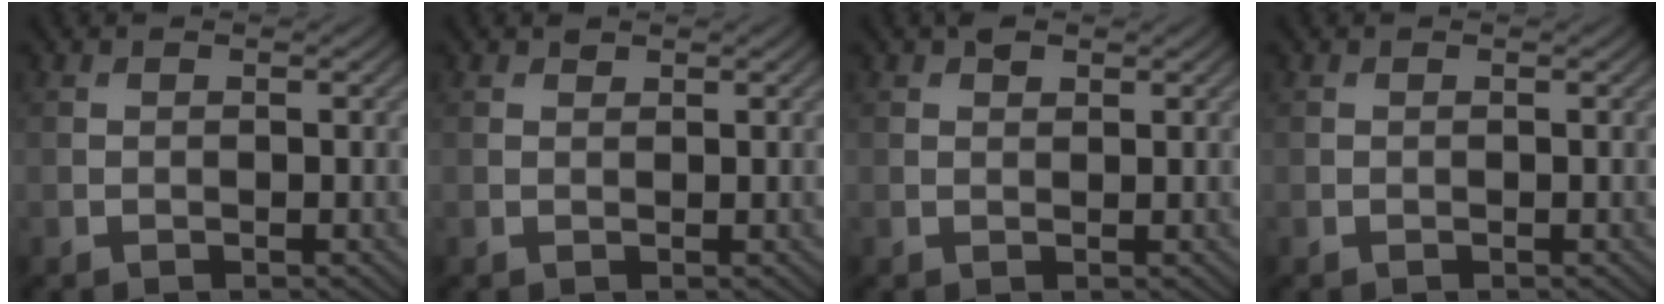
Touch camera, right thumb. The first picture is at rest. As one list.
[{"total": 0.6, "force": [0.5, 0.3, 0.1], "torque": [-0.001, -0.002, 0.011]}, {"total": 1.3, "force": [0.8, 0.8, 0.6], "torque": [-0.010, 0.001, 0.014]}, {"total": 0.0}]